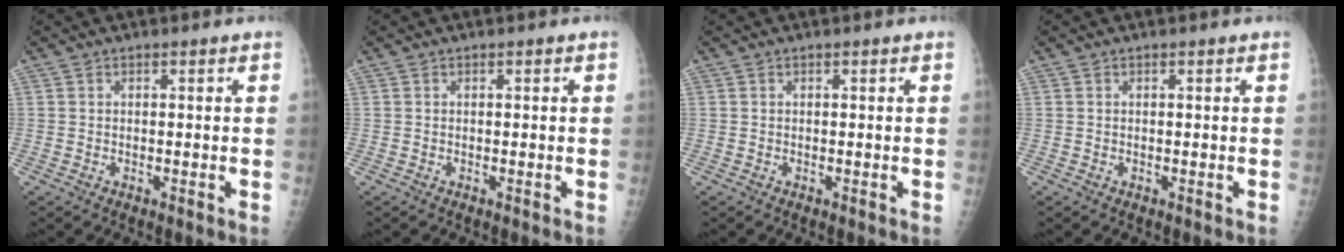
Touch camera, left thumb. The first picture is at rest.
{"total": 0.0}
{"total": 0.0}
{"total": 0.0}